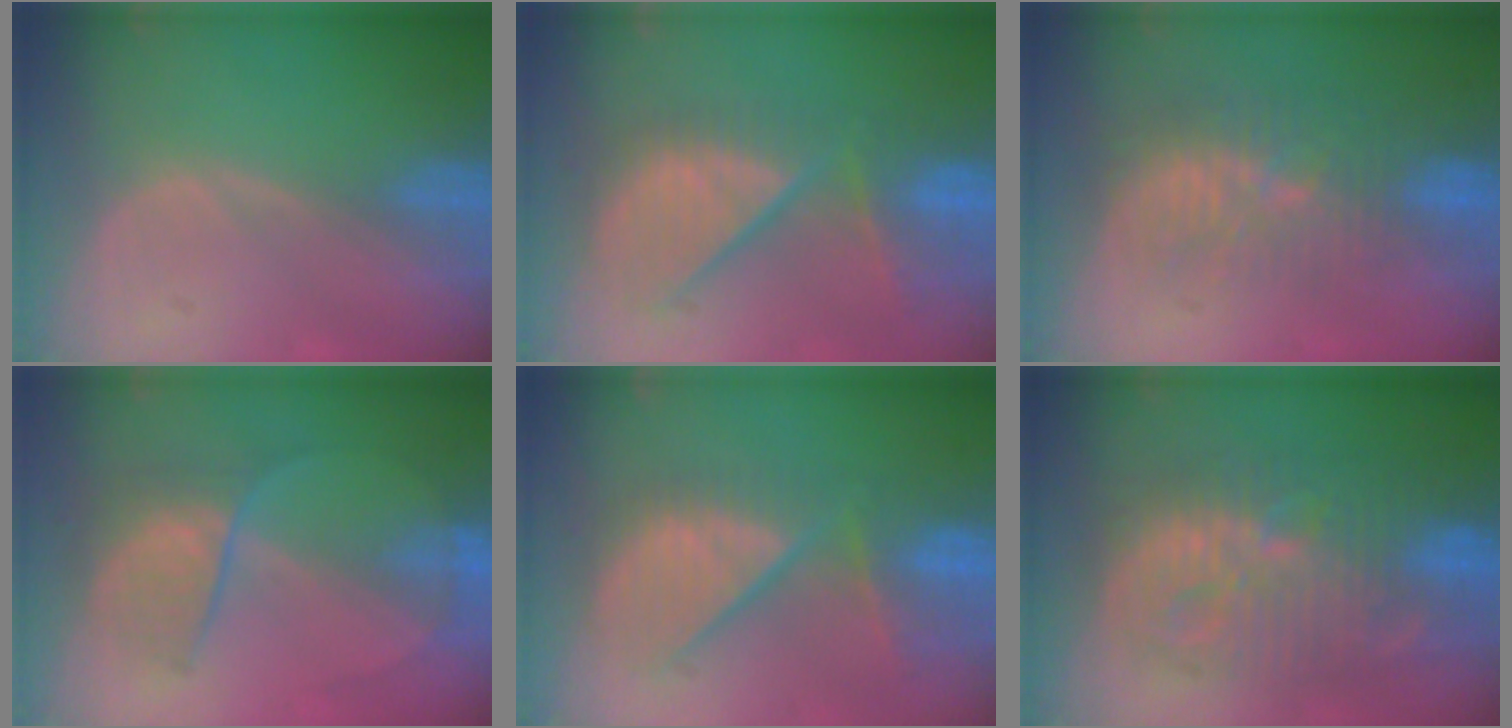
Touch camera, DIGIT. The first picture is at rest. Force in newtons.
{"total": 10.5, "press": 9.7, "slide": 3.8}
{"total": 9.6, "press": 9.0, "slide": 3.5}
{"total": 6.4, "press": 6.3, "slide": 1.0}
{"total": 10.3, "press": 9.6, "slide": 3.7}
{"total": 13.3, "press": 13.2, "slide": 1.3}